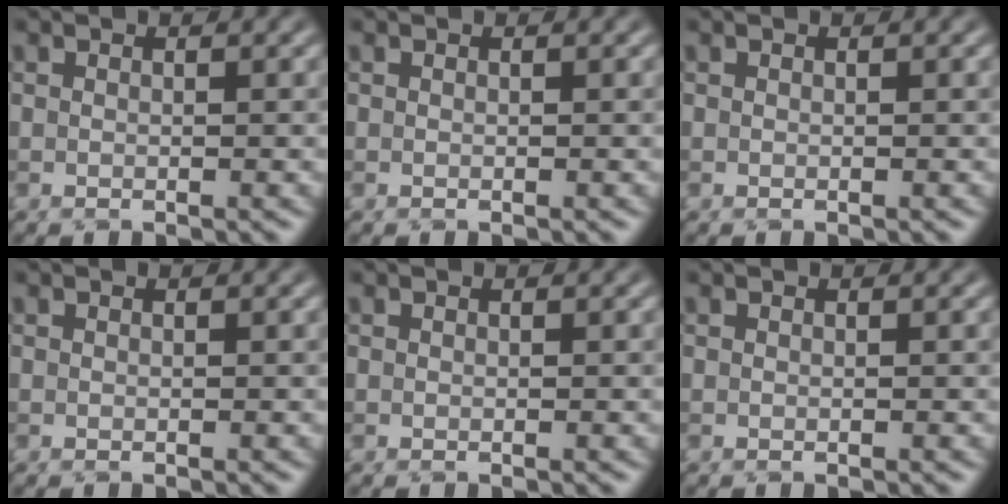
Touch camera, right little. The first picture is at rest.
{"total": 0.0}
{"total": 0.0}
{"total": 0.0}
{"total": 0.0}
{"total": 0.0}